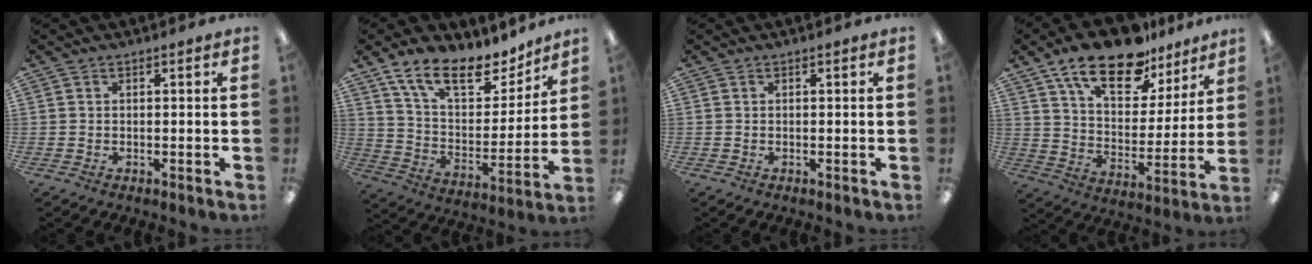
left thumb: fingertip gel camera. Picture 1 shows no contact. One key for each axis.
{"total": 17.0, "fx": 12.2, "fy": 7.4, "fz": 9.2, "tx": -0.167, "ty": -0.070, "tz": 0.218}
{"total": 0.0}
{"total": 19.2, "fx": 13.5, "fy": 8.7, "fz": 10.5, "tx": -0.182, "ty": -0.071, "tz": 0.233}